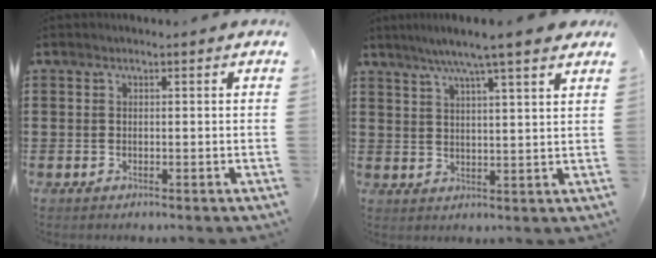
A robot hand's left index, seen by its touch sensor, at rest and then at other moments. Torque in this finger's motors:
{"motor_torque": [2.14, 0.00, 0.56, 0.21]}